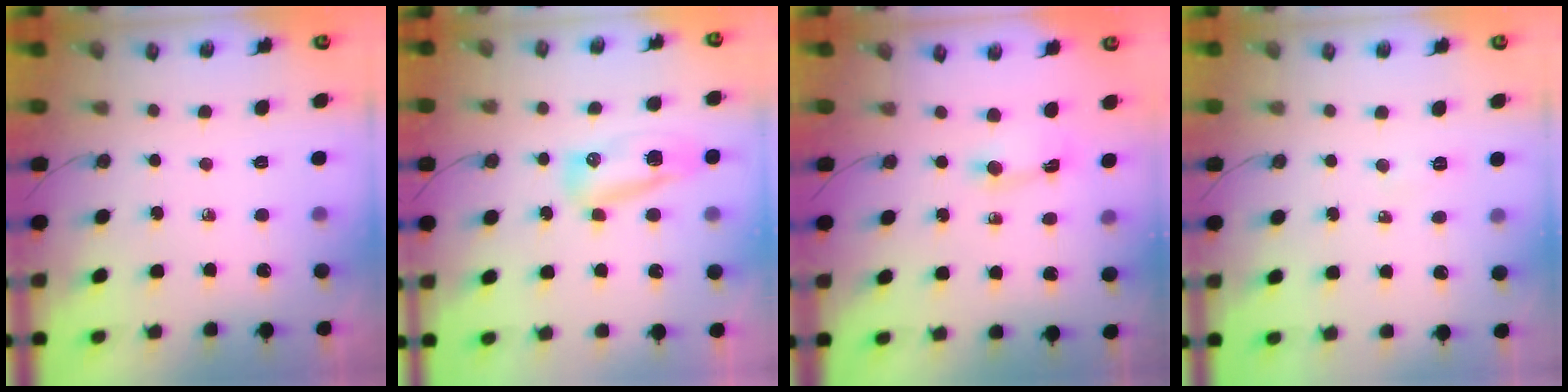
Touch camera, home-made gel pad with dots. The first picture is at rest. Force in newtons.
{"total": 24.6, "press": 13.1, "slide": 20.8}
{"total": 1.9, "press": 1.9, "slide": 0.4}
{"total": 4.4, "press": 4.3, "slide": 1.2}